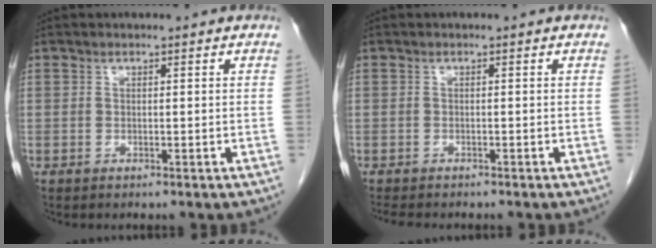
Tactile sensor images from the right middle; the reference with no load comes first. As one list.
[{"total": 4.4, "force": [-3.8, 1.2, 1.9], "torque": [-0.030, -0.009, -0.054]}]